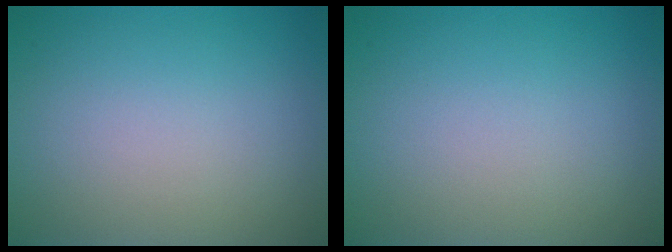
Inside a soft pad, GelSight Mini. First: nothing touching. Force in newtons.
{"total": 0.0}